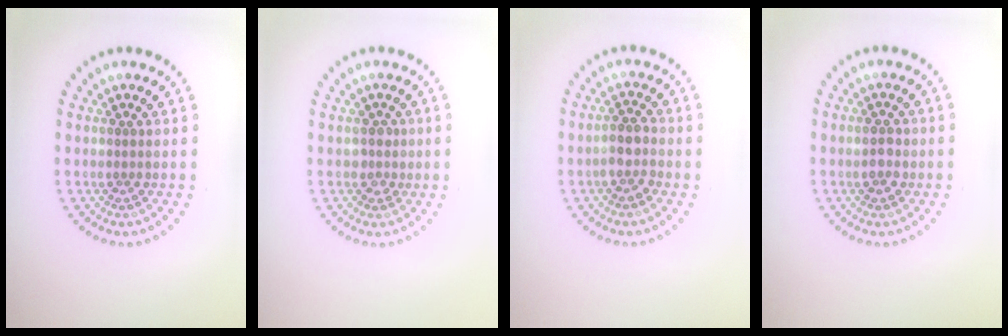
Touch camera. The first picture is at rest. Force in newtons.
{"total": 1.4, "press": 1.2, "slide": 0.7}
{"total": 2.2, "press": 1.9, "slide": 1.0}
{"total": 1.7, "press": 1.7, "slide": 0.2}